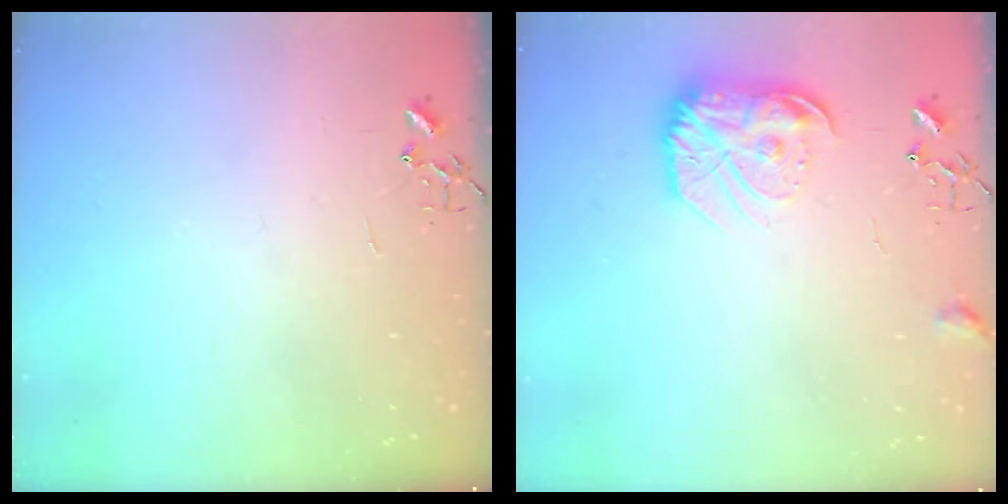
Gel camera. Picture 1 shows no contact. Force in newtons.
{"total": 14.7, "press": 14.7, "slide": 0.8}